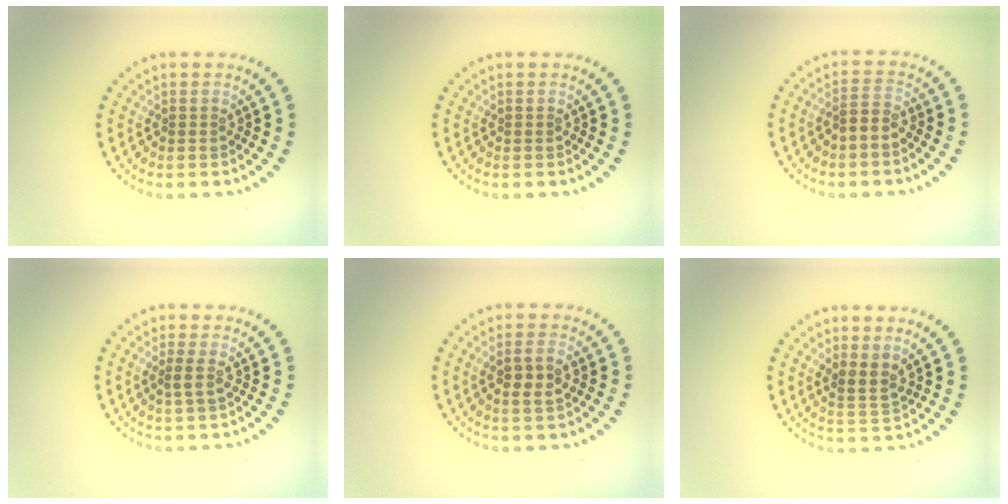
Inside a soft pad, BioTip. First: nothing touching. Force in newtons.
{"total": 0.0}
{"total": 1.7, "press": 1.4, "slide": 0.9}
{"total": 1.0, "press": 0.8, "slide": 0.6}
{"total": 2.1, "press": 2.0, "slide": 0.5}
{"total": 2.0, "press": 1.3, "slide": 1.6}